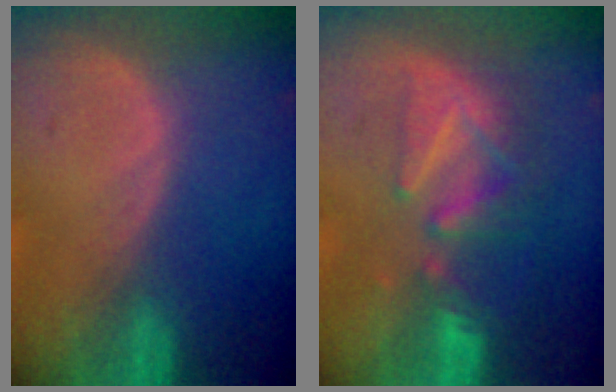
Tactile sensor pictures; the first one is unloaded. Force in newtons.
{"total": 8.2, "press": 7.4, "slide": 3.6}